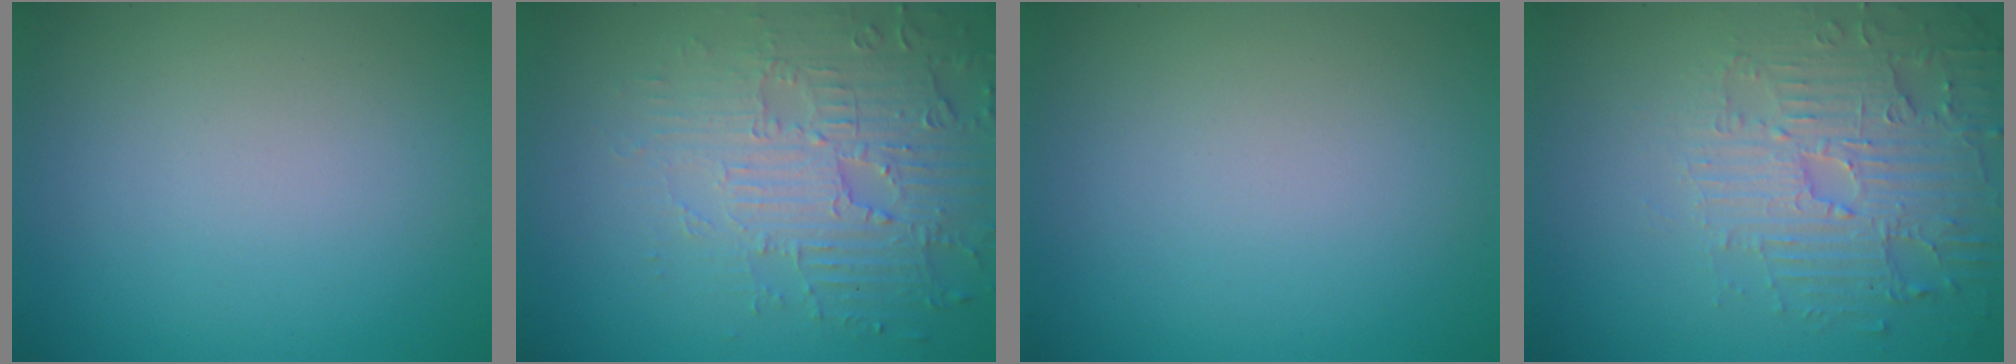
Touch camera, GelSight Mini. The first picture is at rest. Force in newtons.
{"total": 4.1, "press": 4.1, "slide": 0.5}
{"total": 0.0}
{"total": 4.8, "press": 4.1, "slide": 2.6}